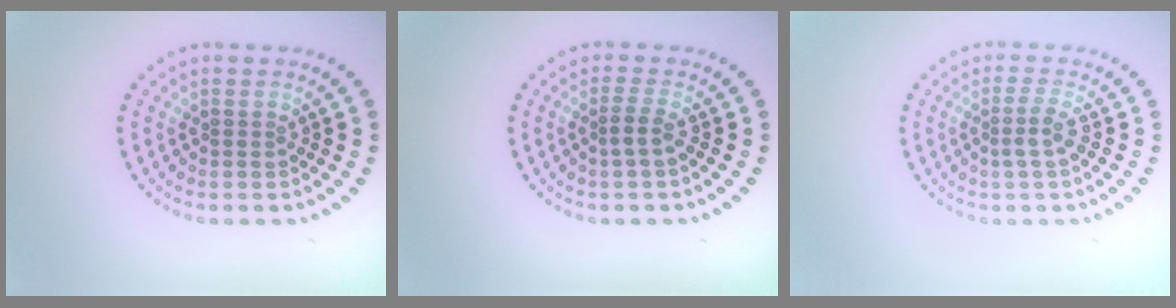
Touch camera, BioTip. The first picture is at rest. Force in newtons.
{"total": 1.4, "press": 1.1, "slide": 0.9}
{"total": 1.9, "press": 1.4, "slide": 1.3}